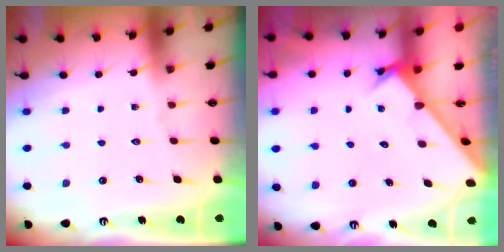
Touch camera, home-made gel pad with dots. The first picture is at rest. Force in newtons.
{"total": 2.7, "press": 2.7, "slide": 0.2}